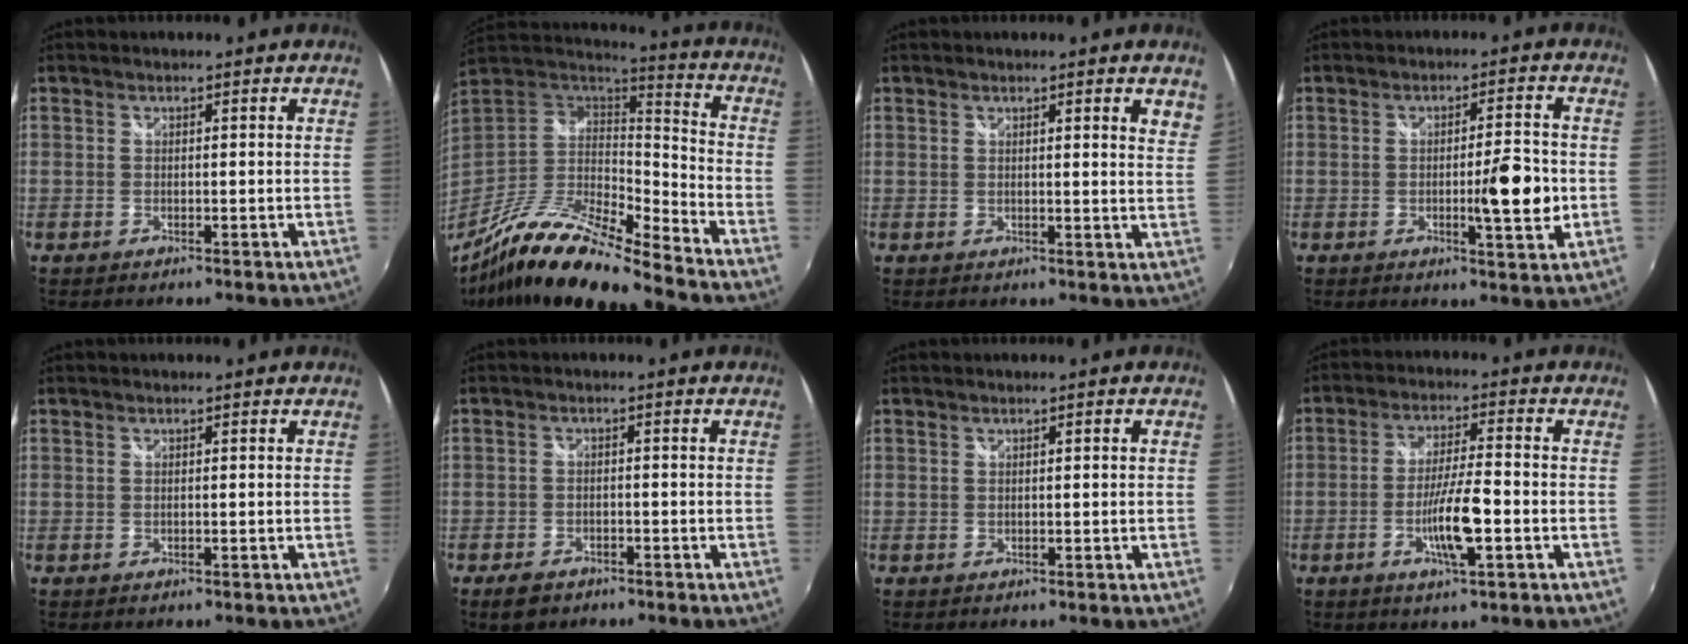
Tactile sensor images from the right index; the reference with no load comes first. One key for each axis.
{"total": 19.1, "fx": -15.0, "fy": 2.1, "fz": 11.8, "tx": -0.218, "ty": -0.023, "tz": -0.287}
{"total": 5.3, "fx": 3.7, "fy": 0.1, "fz": 3.8, "tx": -0.022, "ty": 0.007, "tz": 0.033}
{"total": 7.2, "fx": -1.1, "fy": 1.0, "fz": 7.0, "tx": -0.106, "ty": -0.001, "tz": -0.011}
{"total": 0.0}
{"total": 4.3, "fx": -3.2, "fy": 2.4, "fz": 1.6, "tx": -0.047, "ty": 0.001, "tz": -0.052}
{"total": 1.0, "fx": 0.1, "fy": -0.1, "fz": 1.0, "tx": -0.012, "ty": 0.003, "tz": 0.001}
{"total": 8.3, "fx": -2.8, "fy": 0.9, "fz": 7.8, "tx": -0.149, "ty": -0.002, "tz": -0.048}